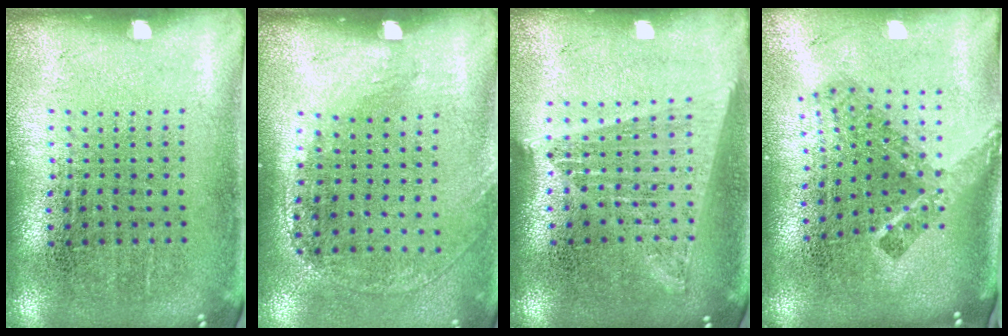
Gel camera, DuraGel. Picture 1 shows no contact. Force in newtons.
{"total": 1.3, "press": 0.9, "slide": 0.9}
{"total": 1.7, "press": 1.5, "slide": 0.8}
{"total": 2.2, "press": 1.5, "slide": 1.7}